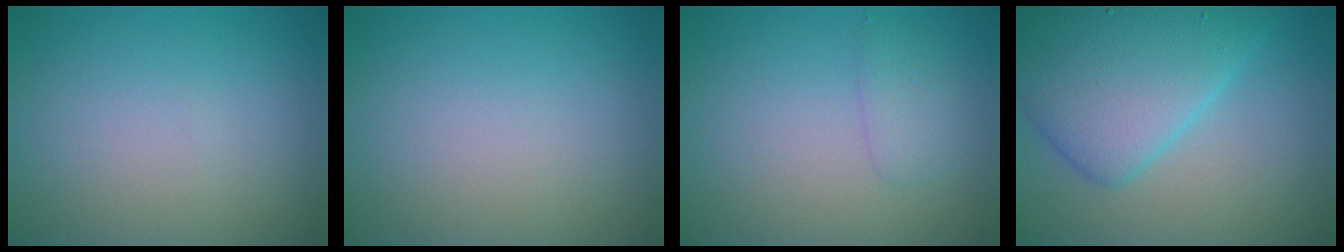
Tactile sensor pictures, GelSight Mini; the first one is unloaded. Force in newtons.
{"total": 0.0}
{"total": 1.5, "press": 1.5, "slide": 0.1}
{"total": 7.6, "press": 7.6, "slide": 0.1}